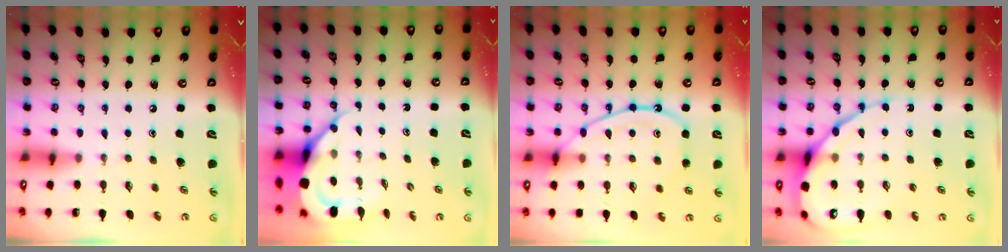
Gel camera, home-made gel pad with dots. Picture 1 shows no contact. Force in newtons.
{"total": 9.0, "press": 8.9, "slide": 0.9}
{"total": 13.7, "press": 13.6, "slide": 1.5}
{"total": 12.5, "press": 12.4, "slide": 1.2}